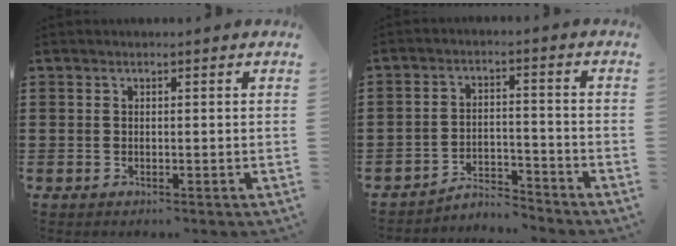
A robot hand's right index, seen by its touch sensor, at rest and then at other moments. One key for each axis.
{"total": 4.1, "fx": -4.1, "fy": 0.6, "fz": 0.7, "tx": -0.016, "ty": 0.009, "tz": -0.085}